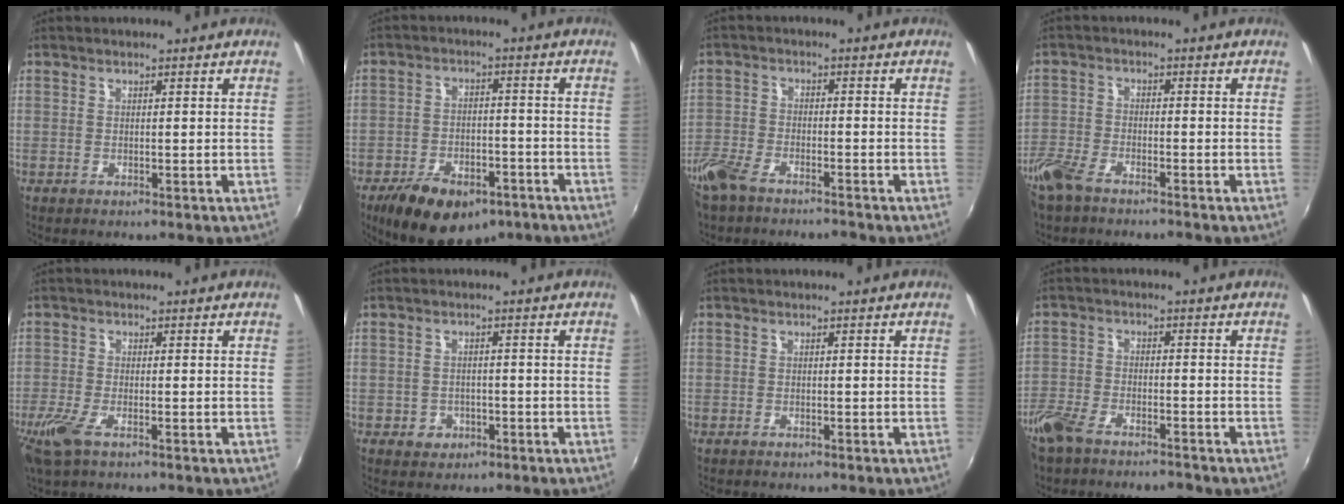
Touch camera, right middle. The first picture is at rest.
{"total": 15.1, "force": [-9.8, 7.6, 8.7], "torque": [-0.181, -0.015, -0.143]}
{"total": 6.8, "force": [-5.5, 2.5, 3.2], "torque": [-0.086, -0.012, -0.112]}
{"total": 6.2, "force": [-4.9, 2.1, 3.0], "torque": [-0.083, -0.009, -0.103]}
{"total": 5.2, "force": [-3.1, 1.6, 3.9], "torque": [-0.096, -0.017, -0.060]}
{"total": 3.2, "force": [-1.3, 2.8, 0.7], "torque": [-0.019, 0.004, -0.016]}
{"total": 0.0}
{"total": 7.6, "force": [-6.1, 2.9, 3.4], "torque": [-0.092, -0.014, -0.121]}